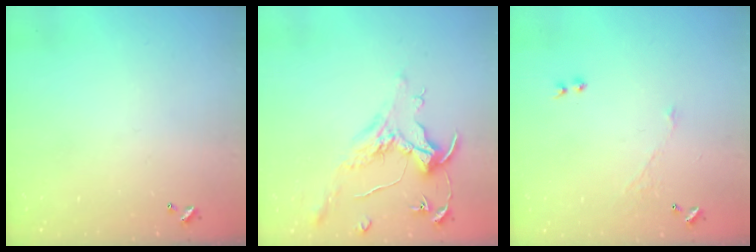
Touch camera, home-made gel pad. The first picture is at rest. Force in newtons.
{"total": 1.6, "press": 1.4, "slide": 0.7}
{"total": 3.6, "press": 3.5, "slide": 0.8}